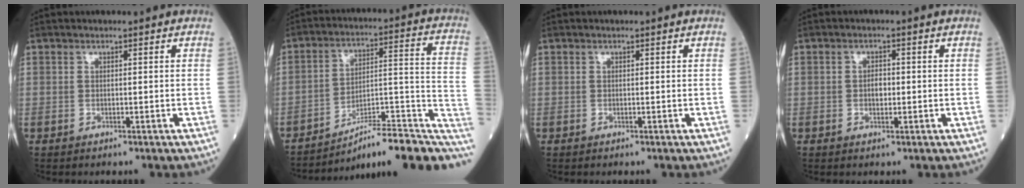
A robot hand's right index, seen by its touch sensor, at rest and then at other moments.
{"total": 17.6, "force": [-13.1, 3.0, 11.4], "torque": [-0.105, 0.050, -0.187]}
{"total": 0.0}
{"total": 1.8, "force": [-0.2, 1.0, 1.5], "torque": [-0.025, 0.002, -0.003]}